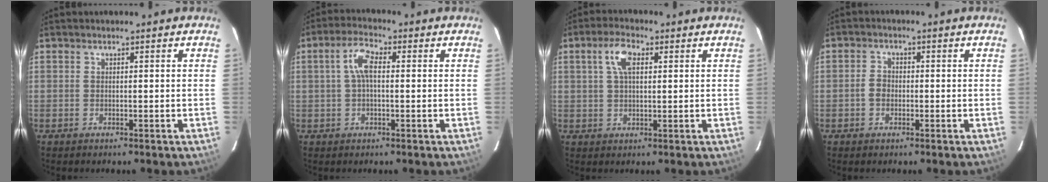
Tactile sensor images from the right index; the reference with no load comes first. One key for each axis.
{"total": 5.0, "fx": 0.4, "fy": 2.2, "fz": 4.4, "tx": -0.090, "ty": 0.014, "tz": 0.008}
{"total": 5.3, "fx": 1.8, "fy": 2.5, "fz": 4.3, "tx": -0.081, "ty": 0.012, "tz": 0.033}
{"total": 2.5, "fx": -0.8, "fy": 2.1, "fz": 1.3, "tx": -0.023, "ty": 0.007, "tz": -0.017}